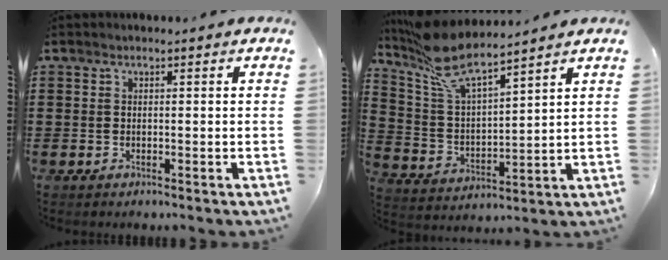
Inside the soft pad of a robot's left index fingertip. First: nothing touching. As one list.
[{"total": 9.2, "force": [7.8, 1.8, 4.5], "torque": [-0.121, -0.034, 0.138]}]